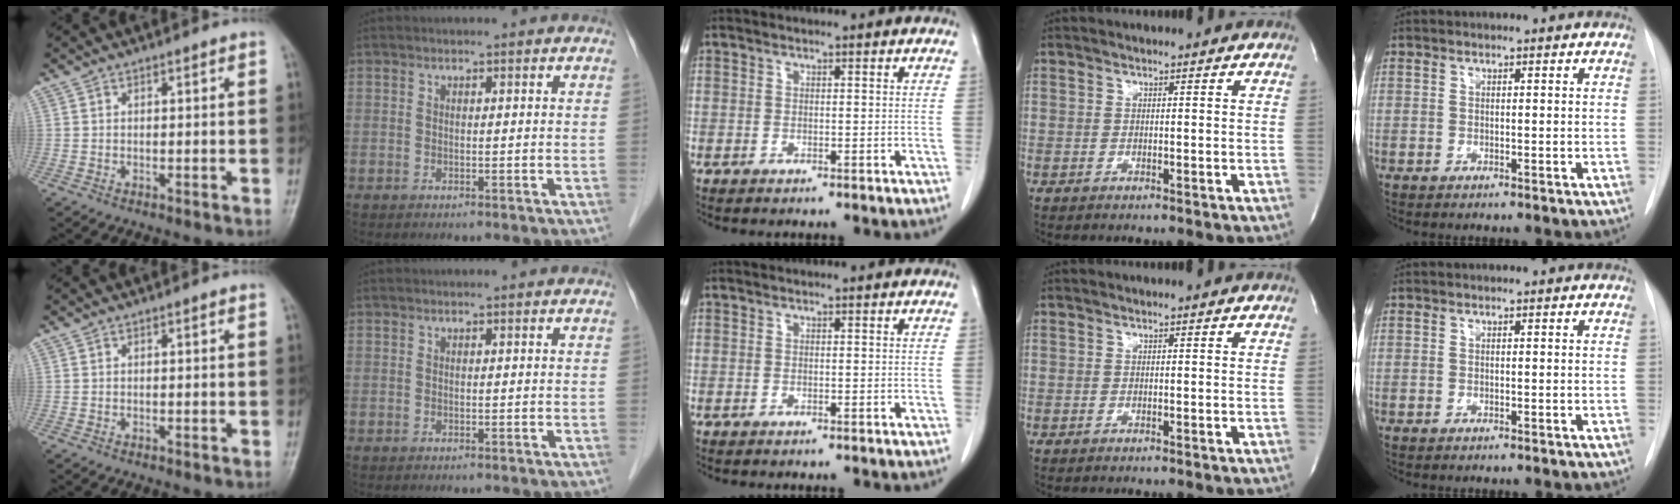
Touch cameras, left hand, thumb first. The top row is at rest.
{}